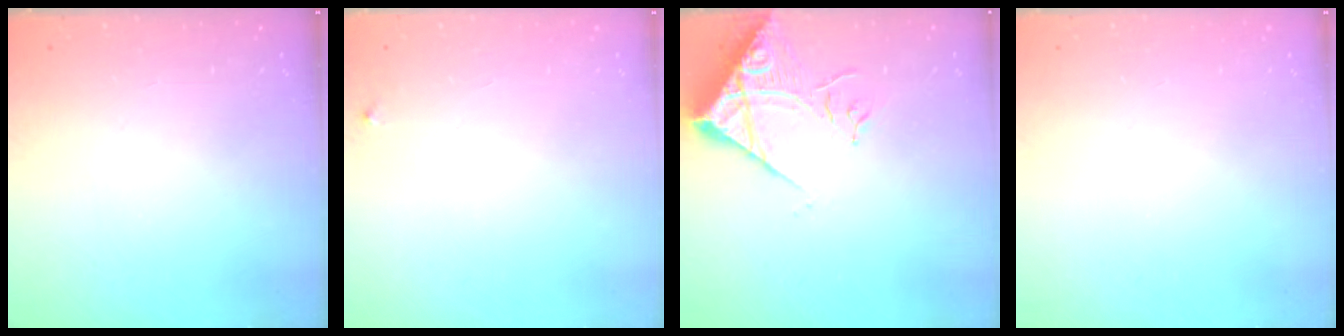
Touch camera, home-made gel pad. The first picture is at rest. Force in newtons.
{"total": 2.3, "press": 2.3, "slide": 0.2}
{"total": 11.7, "press": 11.6, "slide": 1.5}
{"total": 0.0}